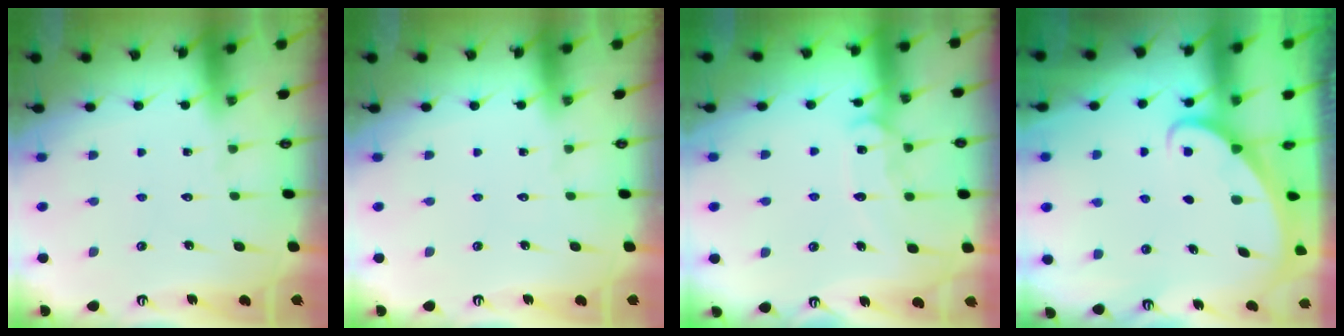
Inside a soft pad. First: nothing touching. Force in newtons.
{"total": 0.0}
{"total": 11.6, "press": 11.6, "slide": 1.0}
{"total": 1.8, "press": 1.8, "slide": 0.1}